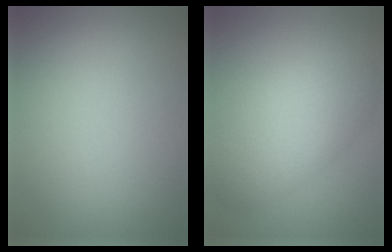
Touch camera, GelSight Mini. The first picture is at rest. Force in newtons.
{"total": 6.4, "press": 6.4, "slide": 0.2}